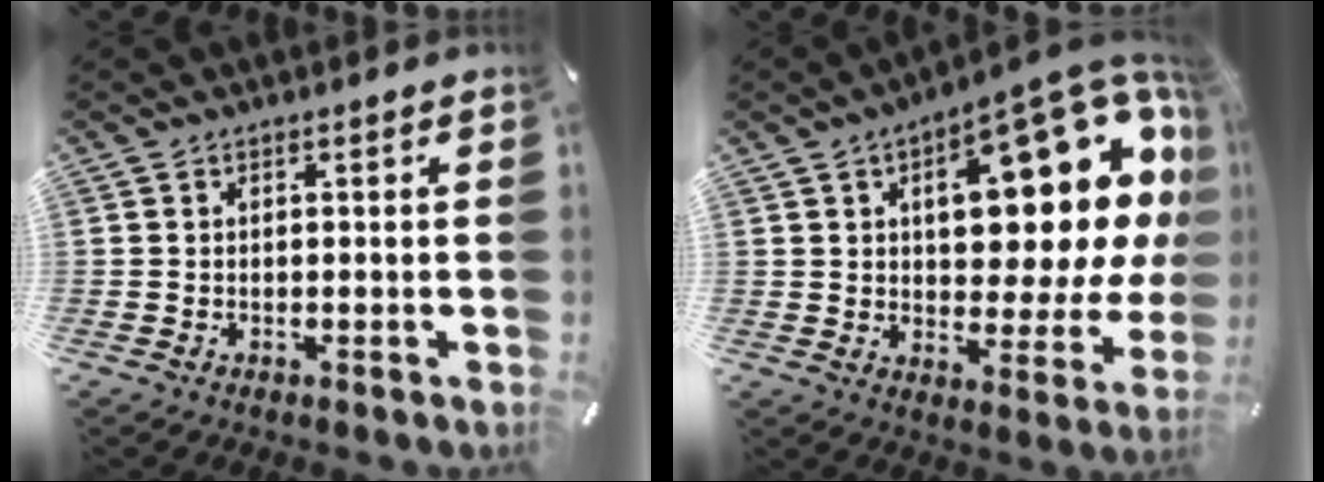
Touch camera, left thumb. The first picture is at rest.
{"total": 23.3, "force": [9.7, 10.6, 18.4], "torque": [-0.227, -0.072, 0.155]}